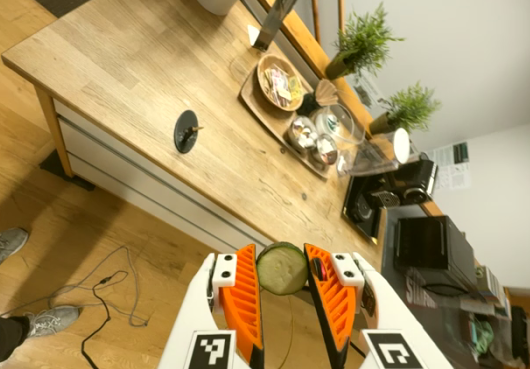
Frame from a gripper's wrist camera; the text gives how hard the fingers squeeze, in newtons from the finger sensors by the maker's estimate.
{"total": 8.2, "left": 8.9, "right": 7.6}